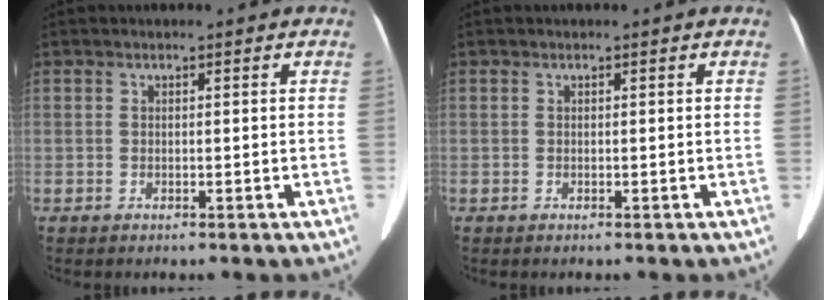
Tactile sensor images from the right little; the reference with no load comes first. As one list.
[{"total": 0.0}]